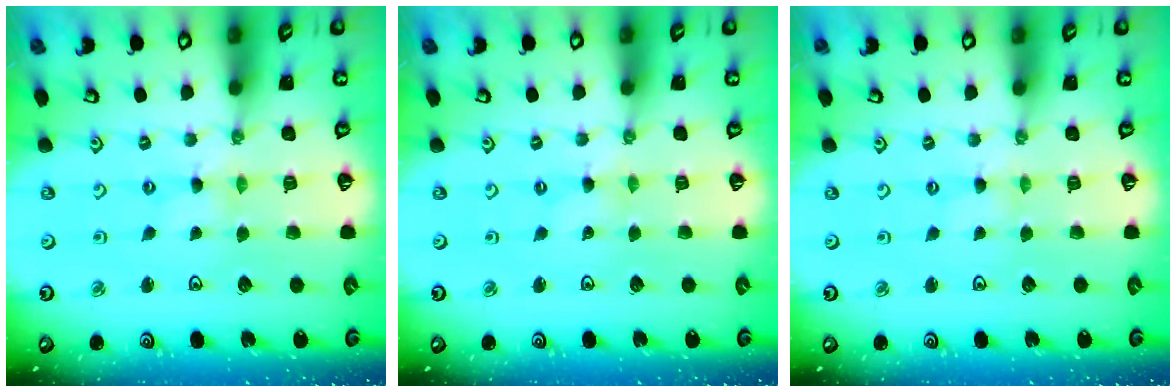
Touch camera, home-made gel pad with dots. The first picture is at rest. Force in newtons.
{"total": 0.0}
{"total": 0.0}